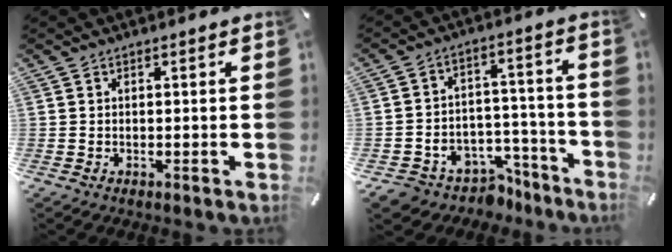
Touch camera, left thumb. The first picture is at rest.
{"total": 8.3, "force": [-4.7, 6.6, 1.7], "torque": [-0.021, 0.028, -0.071]}